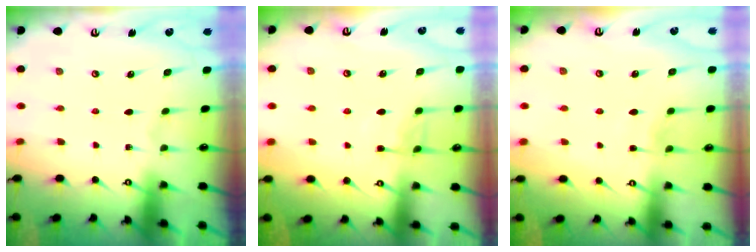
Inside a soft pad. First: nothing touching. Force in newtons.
{"total": 3.4, "press": 3.4, "slide": 0.6}
{"total": 3.4, "press": 3.3, "slide": 0.5}